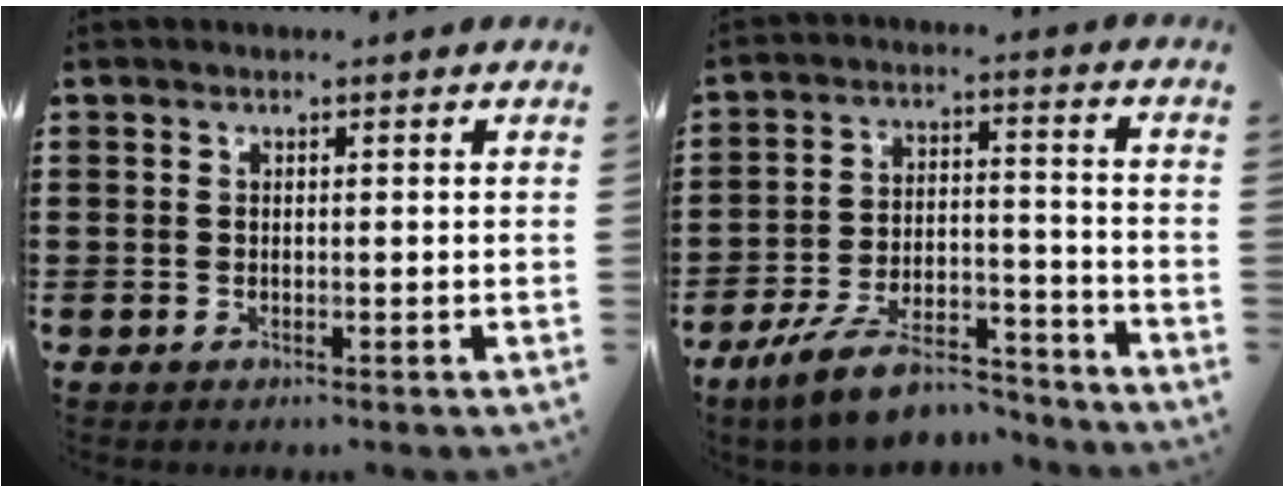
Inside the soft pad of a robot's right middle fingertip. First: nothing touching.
{"total": 10.4, "force": [-8.5, 2.6, 5.4], "torque": [-0.096, 0.027, -0.161]}